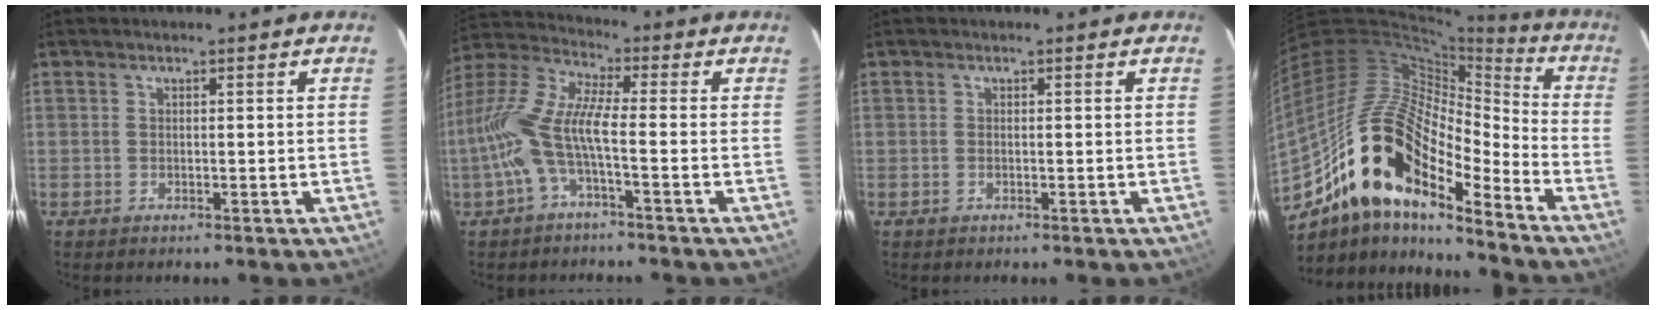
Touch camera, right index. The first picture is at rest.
{"total": 11.3, "force": [-3.1, 2.1, 10.7], "torque": [-0.229, 0.004, -0.063]}
{"total": 0.0}
{"total": 22.1, "force": [-13.6, 8.3, 15.2], "torque": [-0.278, -0.021, -0.271]}